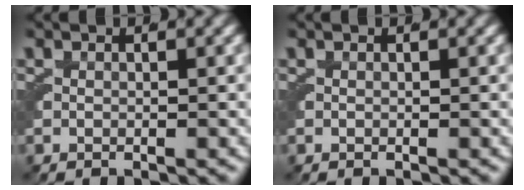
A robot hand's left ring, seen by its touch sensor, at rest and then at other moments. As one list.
[{"total": 0.0}]